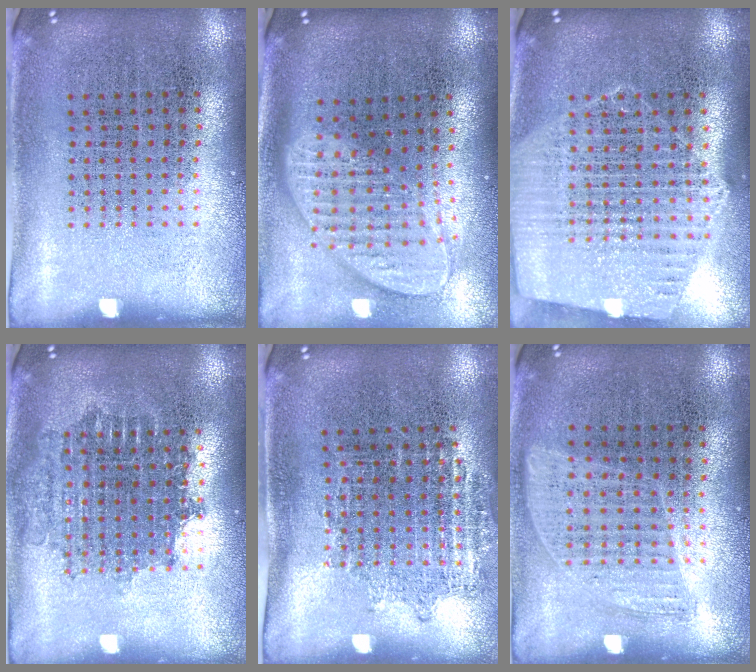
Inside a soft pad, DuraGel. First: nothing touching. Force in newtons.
{"total": 2.0, "press": 1.5, "slide": 1.2}
{"total": 1.4, "press": 1.4, "slide": 0.3}
{"total": 1.7, "press": 1.4, "slide": 1.0}
{"total": 1.0, "press": 0.9, "slide": 0.4}
{"total": 0.8, "press": 0.7, "slide": 0.4}